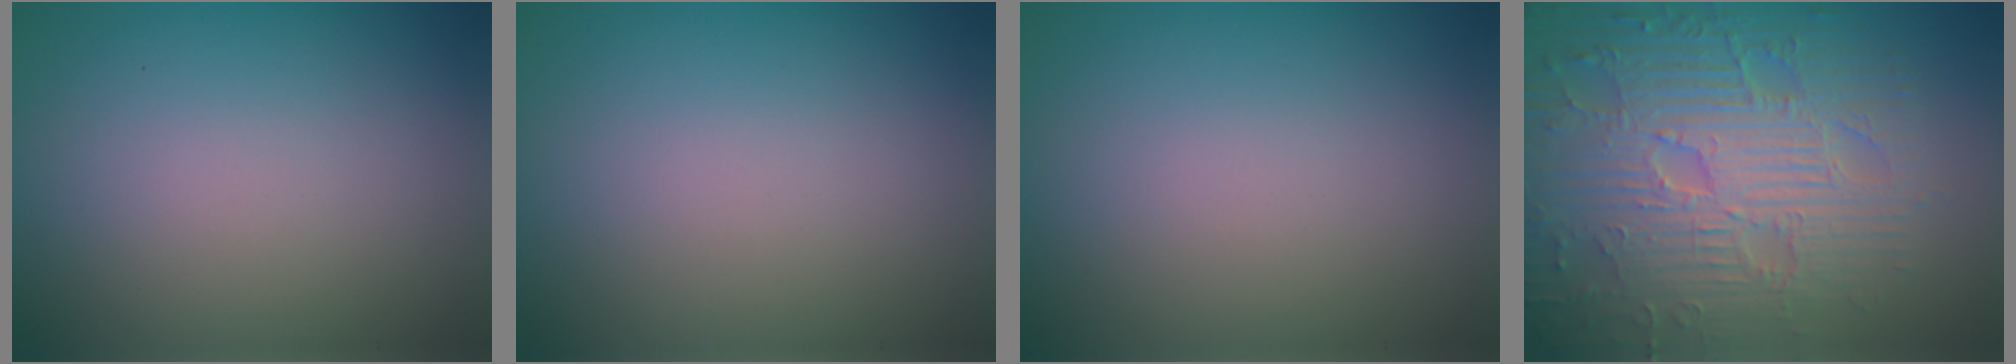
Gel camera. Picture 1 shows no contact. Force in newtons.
{"total": 0.0}
{"total": 0.0}
{"total": 10.0, "press": 6.9, "slide": 7.2}